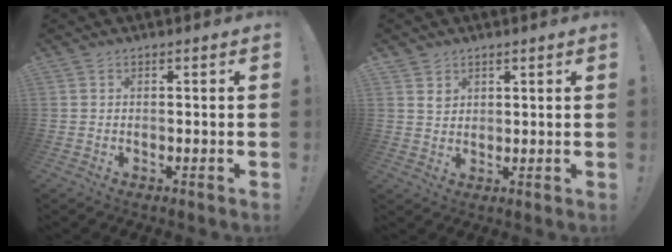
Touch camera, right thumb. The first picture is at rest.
{"total": 4.2, "force": [2.6, 3.3, 0.3], "torque": [0.010, -0.025, 0.047]}